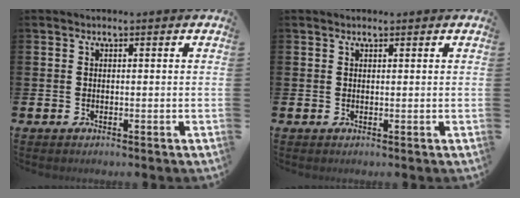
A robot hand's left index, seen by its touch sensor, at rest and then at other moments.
{"total": 0.8, "force": [0.8, 0.2, 0.2], "torque": [0.003, 0.000, 0.013]}